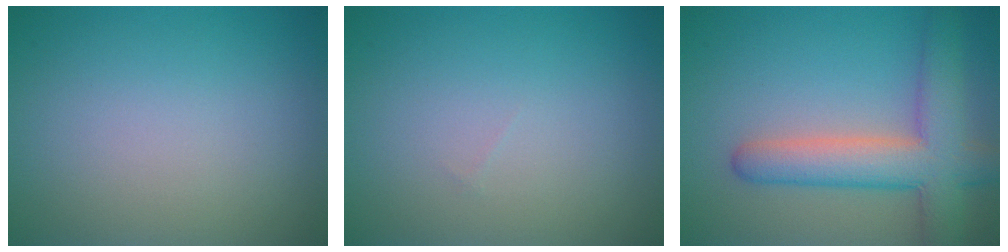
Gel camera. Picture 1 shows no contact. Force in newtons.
{"total": 0.0}
{"total": 6.8, "press": 6.8, "slide": 0.4}